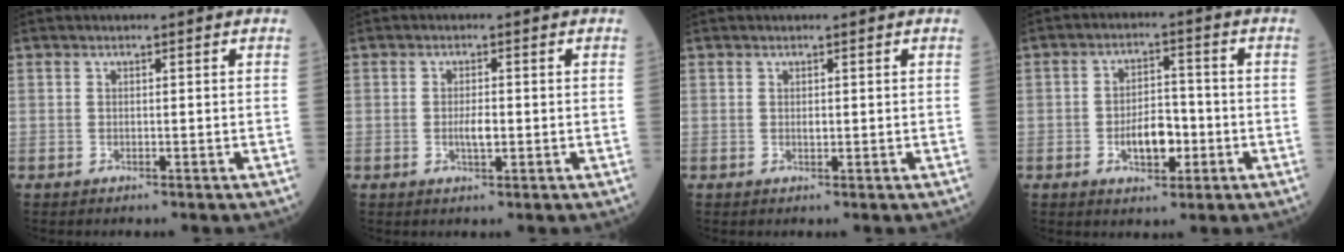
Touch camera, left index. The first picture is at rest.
{"total": 2.3, "force": [-0.5, 0.7, 2.1], "torque": [-0.044, -0.002, -0.008]}
{"total": 0.5, "force": [0.1, 0.4, 0.4], "torque": [-0.009, -0.003, 0.000]}
{"total": 6.3, "force": [-2.0, 3.2, 5.1], "torque": [-0.090, 0.006, -0.031]}